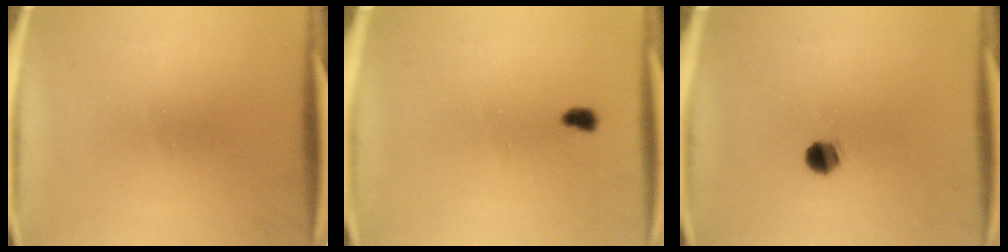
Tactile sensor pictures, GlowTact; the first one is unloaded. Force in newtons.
{"total": 1.3}
{"total": 4.0}